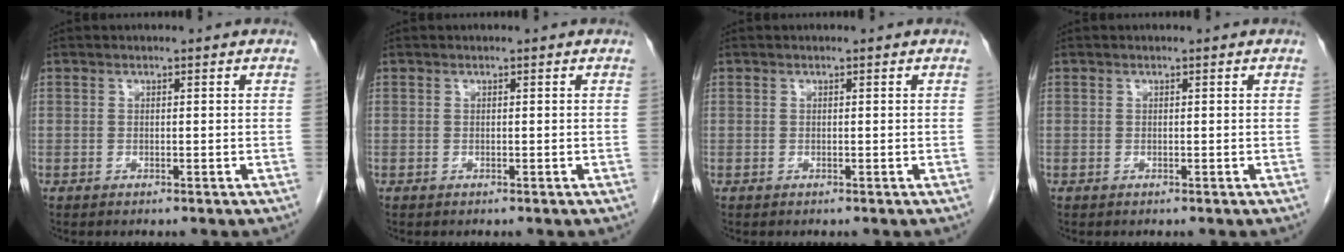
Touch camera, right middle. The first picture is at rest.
{"total": 0.0}
{"total": 0.0}
{"total": 0.0}